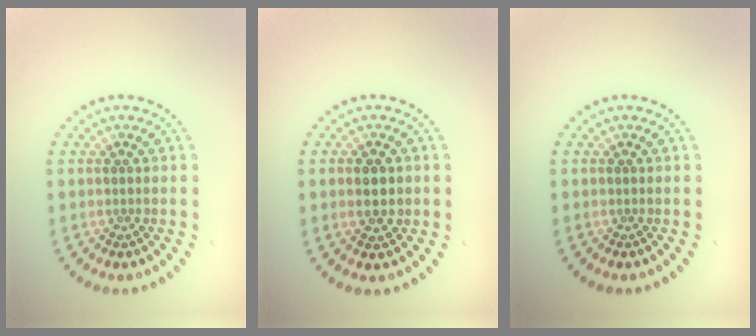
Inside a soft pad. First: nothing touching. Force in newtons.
{"total": 2.5, "press": 2.5, "slide": 0.2}
{"total": 0.0}